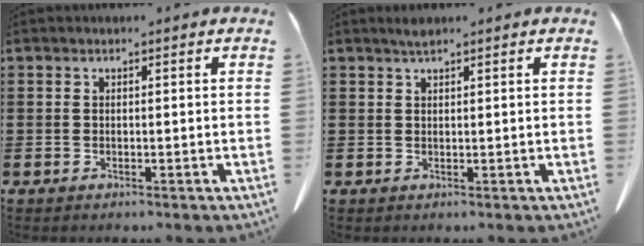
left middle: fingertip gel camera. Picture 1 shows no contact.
{"total": 1.2, "force": [1.0, 0.1, 0.6], "torque": [-0.014, 0.000, 0.019]}